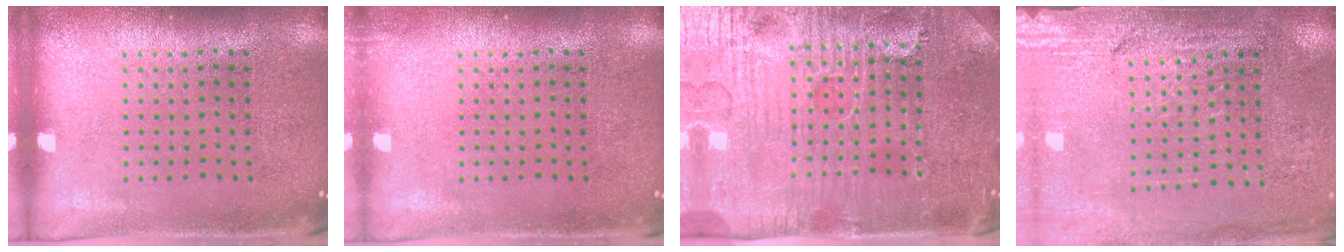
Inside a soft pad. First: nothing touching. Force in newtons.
{"total": 0.7, "press": 0.7, "slide": 0.1}
{"total": 5.1, "press": 4.8, "slide": 1.8}
{"total": 3.1, "press": 3.0, "slide": 0.3}